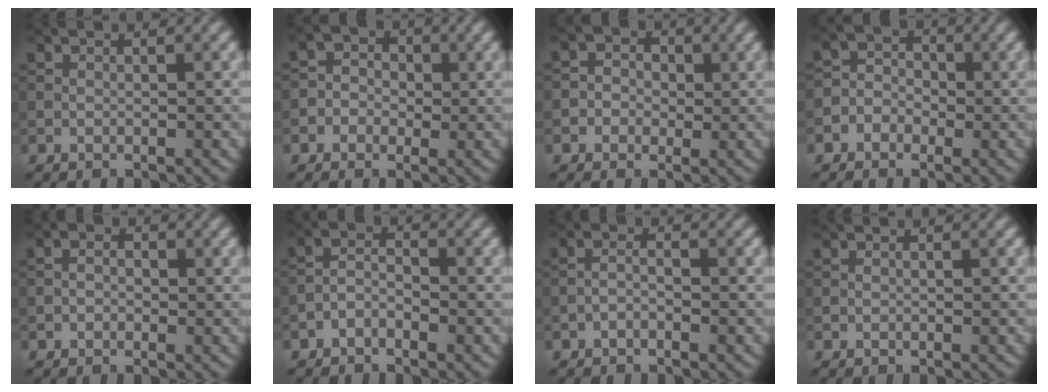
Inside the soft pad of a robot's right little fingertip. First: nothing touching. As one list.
[{"total": 3.2, "force": [-0.3, 3.0, 0.9], "torque": [0.007, 0.011, -0.032]}, {"total": 3.2, "force": [0.1, 3.0, 1.0], "torque": [0.006, 0.007, -0.022]}, {"total": 3.2, "force": [-1.2, 2.8, 0.8], "torque": [0.005, 0.015, -0.042]}, {"total": 1.3, "force": [-0.2, 1.0, 0.8], "torque": [-0.010, 0.000, -0.014]}, {"total": 1.8, "force": [-1.3, 0.8, 0.9], "torque": [-0.017, 0.007, -0.031]}, {"total": 1.1, "force": [-0.8, 0.3, 0.7], "torque": [-0.016, 0.003, -0.020]}, {"total": 0.0}]